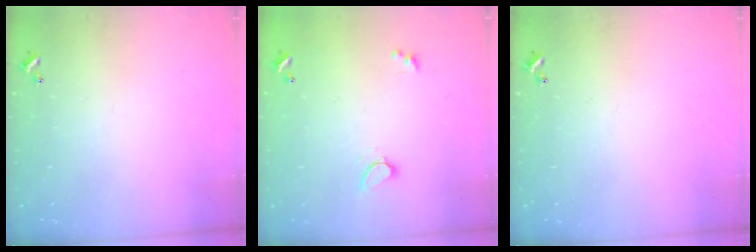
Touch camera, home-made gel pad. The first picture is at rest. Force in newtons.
{"total": 0.8, "press": 0.5, "slide": 0.6}
{"total": 0.0}